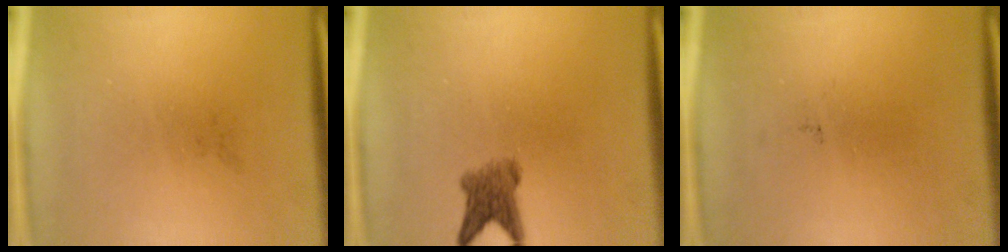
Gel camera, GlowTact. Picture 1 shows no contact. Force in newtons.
{"total": 3.9}
{"total": 0.0}